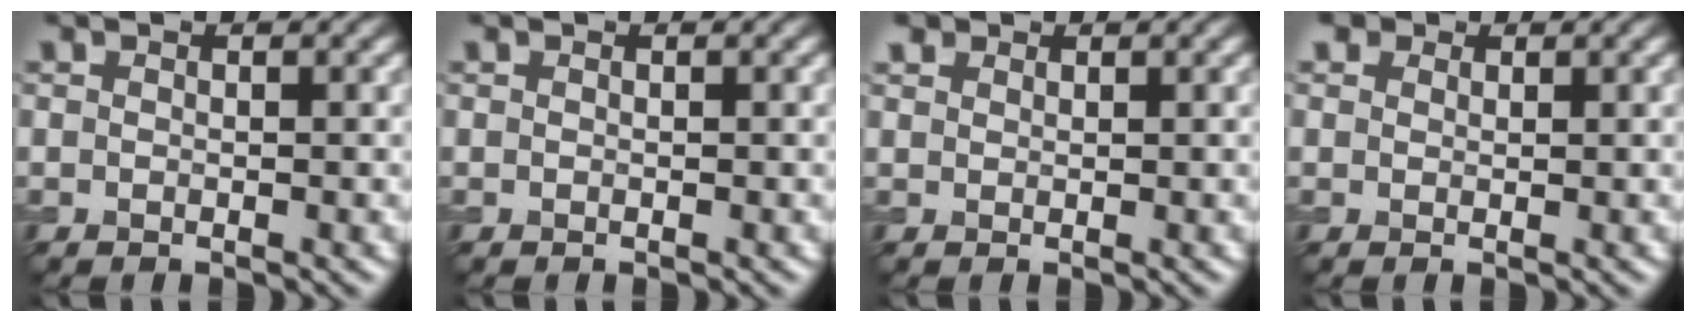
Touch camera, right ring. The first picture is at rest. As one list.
[{"total": 0.0}, {"total": 1.0, "force": [0.9, 0.5, 0.1], "torque": [-0.003, 0.000, 0.015]}, {"total": 2.2, "force": [1.4, 1.4, 0.8], "torque": [-0.014, 0.003, 0.006]}]